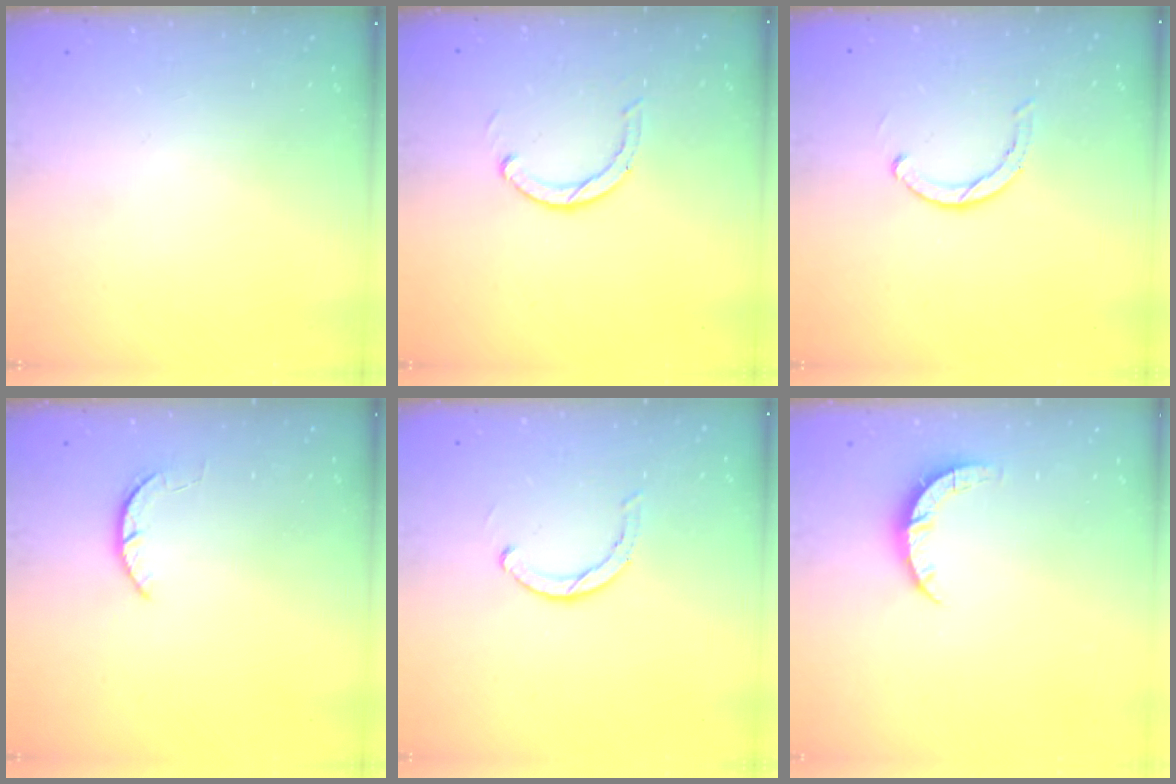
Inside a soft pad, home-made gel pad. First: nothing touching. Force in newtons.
{"total": 2.9, "press": 2.9, "slide": 0.4}
{"total": 2.8, "press": 2.7, "slide": 0.3}
{"total": 1.6, "press": 1.6, "slide": 0.3}
{"total": 2.8, "press": 2.7, "slide": 0.3}
{"total": 4.4, "press": 4.4, "slide": 0.3}